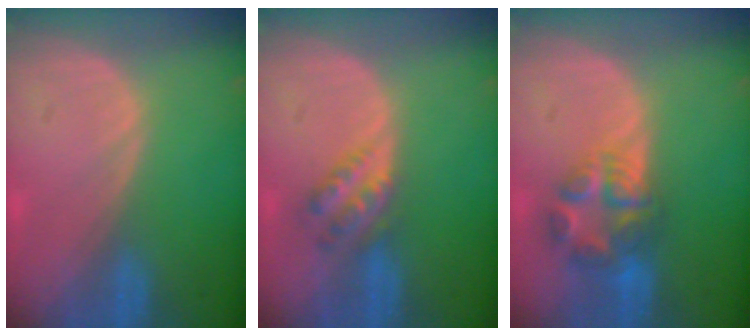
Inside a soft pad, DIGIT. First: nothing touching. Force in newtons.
{"total": 4.5, "press": 4.0, "slide": 2.0}
{"total": 6.9, "press": 6.5, "slide": 2.2}